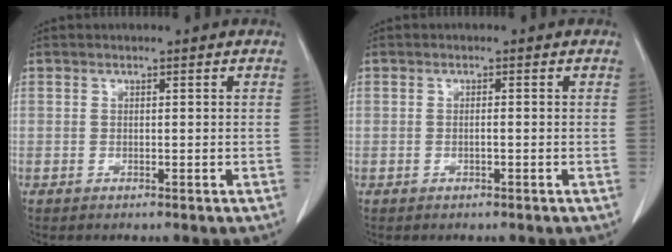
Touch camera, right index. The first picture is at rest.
{"total": 0.8, "force": [-0.2, 0.1, 0.7], "torque": [-0.014, 0.001, -0.003]}